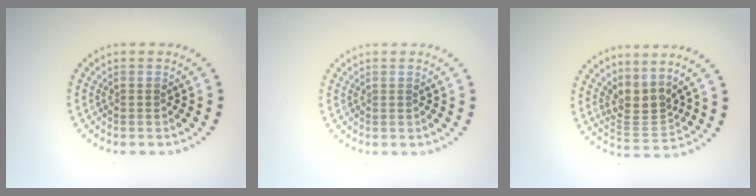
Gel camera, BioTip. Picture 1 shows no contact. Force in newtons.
{"total": 0.0}
{"total": 3.1, "press": 2.4, "slide": 2.0}